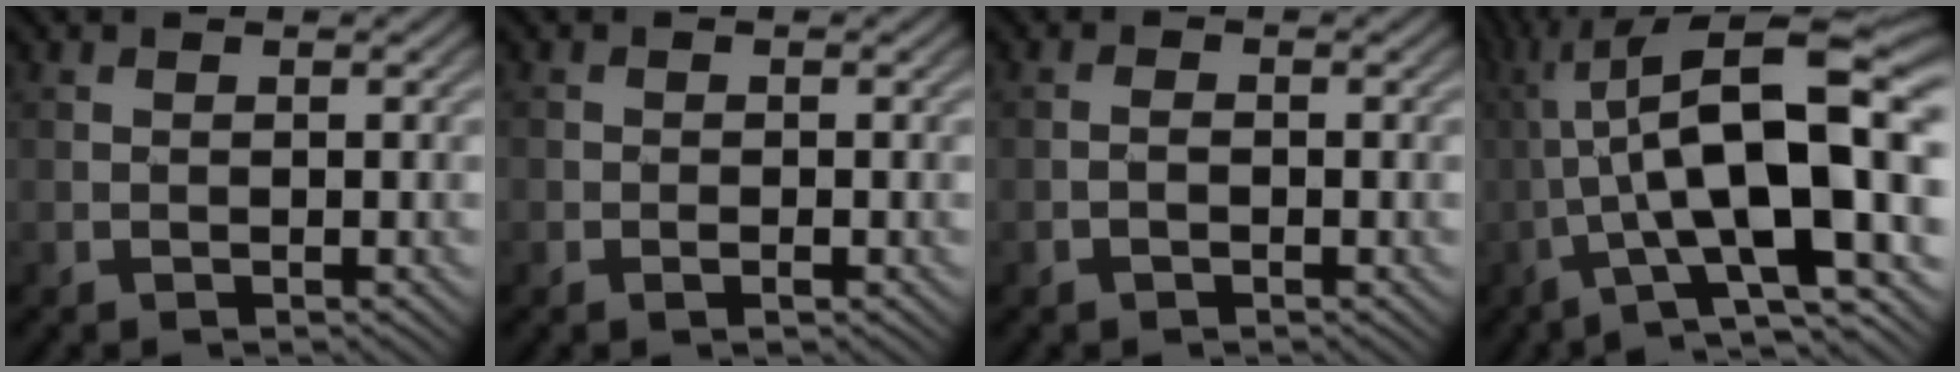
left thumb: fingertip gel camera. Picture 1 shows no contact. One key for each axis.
{"total": 1.1, "fx": -0.5, "fy": 0.7, "fz": 0.7, "tx": -0.012, "ty": -0.001, "tz": -0.011}
{"total": 0.8, "fx": -0.5, "fy": 0.4, "fz": 0.5, "tx": -0.013, "ty": 0.002, "tz": -0.012}
{"total": 18.5, "fx": -0.8, "fy": 5.9, "fz": 17.5, "tx": -0.282, "ty": 0.021, "tz": -0.010}